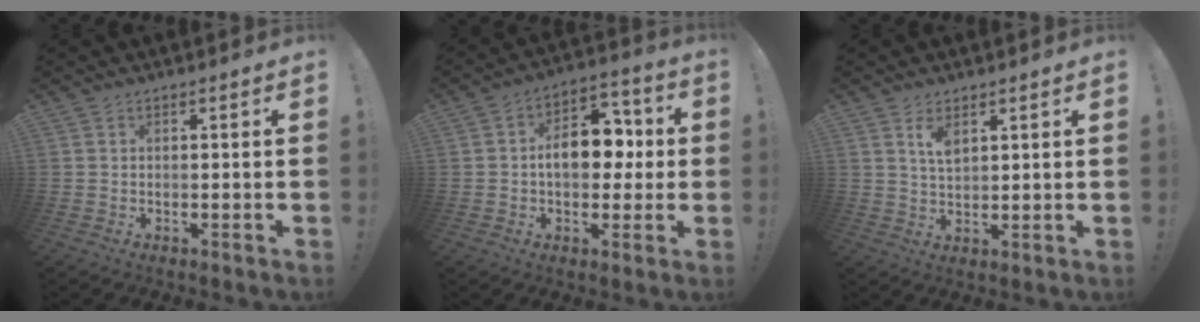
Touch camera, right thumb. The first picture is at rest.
{"total": 13.5, "force": [0.0, 9.0, 10.1], "torque": [-0.141, 0.016, 0.001]}
{"total": 4.8, "force": [2.9, 2.0, 3.3], "torque": [-0.051, -0.017, 0.048]}